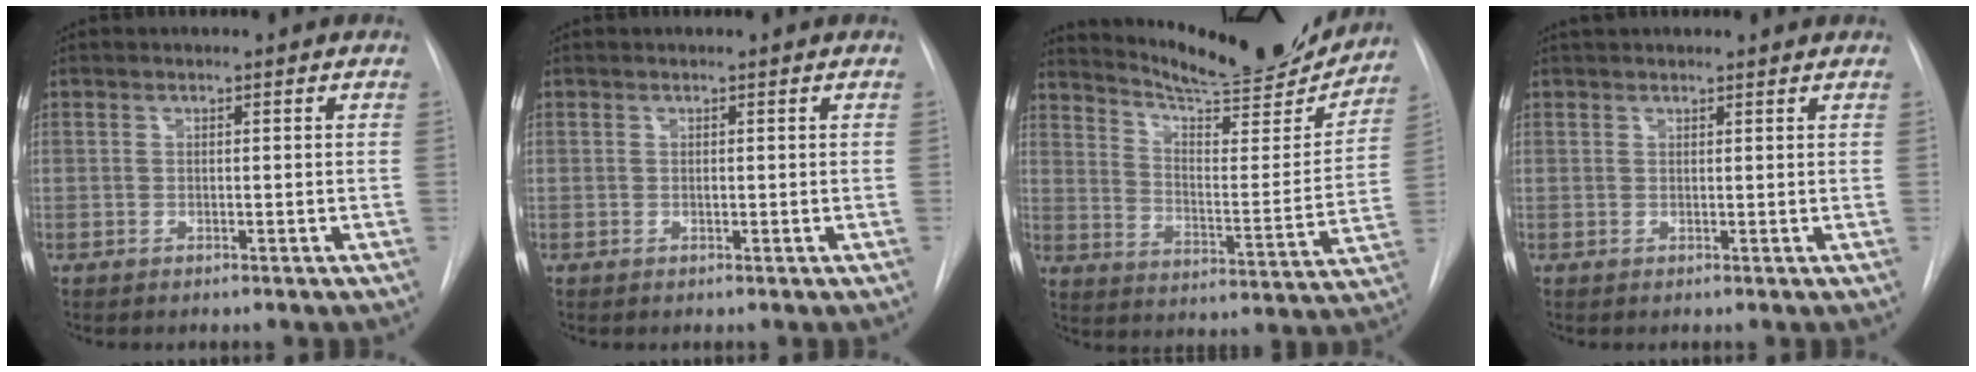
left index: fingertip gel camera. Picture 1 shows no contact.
{"total": 0.8, "force": [0.7, 0.1, 0.4], "torque": [-0.008, 0.009, 0.010]}
{"total": 20.8, "force": [19.4, 2.5, 6.9], "torque": [-0.109, -0.050, 0.268]}
{"total": 5.8, "force": [5.5, 0.8, 1.7], "torque": [-0.020, 0.031, 0.066]}